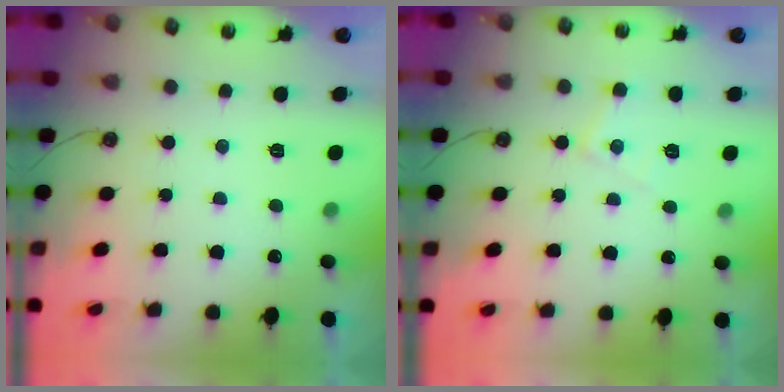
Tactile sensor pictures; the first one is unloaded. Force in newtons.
{"total": 6.4, "press": 6.4, "slide": 0.5}